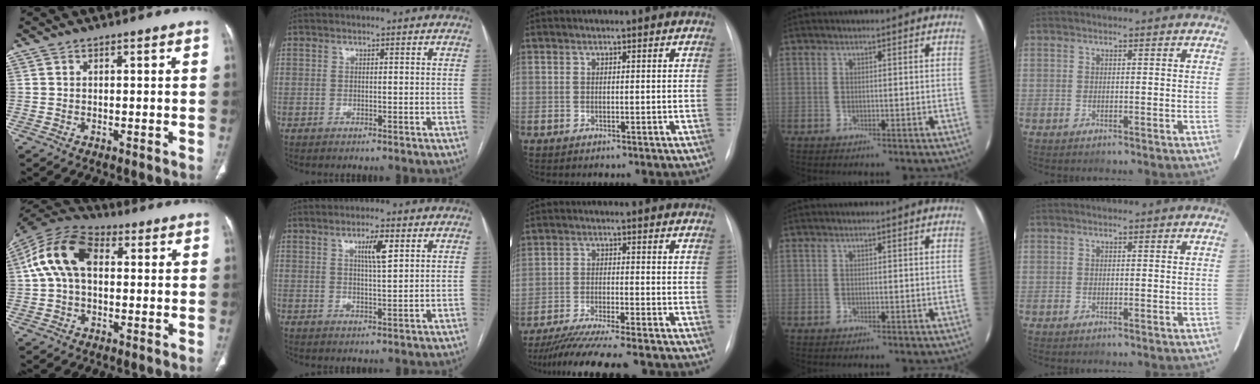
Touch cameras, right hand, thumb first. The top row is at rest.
{"thumb": {"total": 13.1, "force": [1.9, 8.3, 9.9], "torque": [-0.193, 0.037, 0.025]}, "index": {"total": 4.4, "force": [1.9, 0.4, 3.9], "torque": [-0.068, -0.001, 0.033]}, "middle": {"total": 14.5, "force": [-12.8, 0.2, 7.0], "torque": [-0.103, -0.027, -0.194]}}